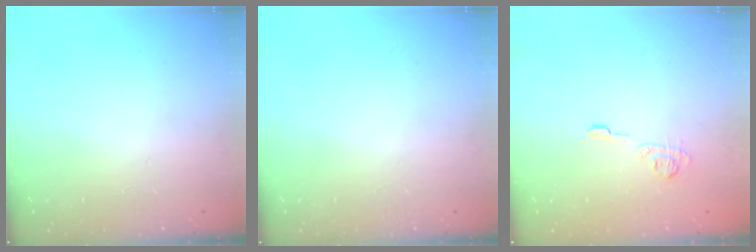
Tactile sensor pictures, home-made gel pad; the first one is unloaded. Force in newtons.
{"total": 0.0}
{"total": 7.7, "press": 7.6, "slide": 1.2}